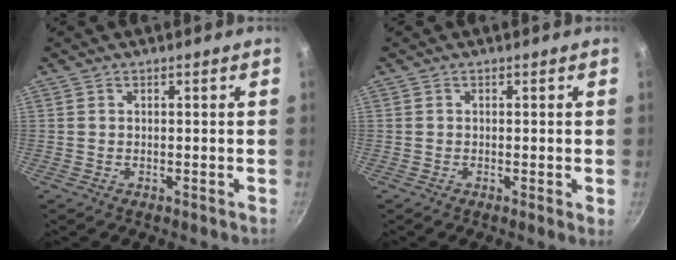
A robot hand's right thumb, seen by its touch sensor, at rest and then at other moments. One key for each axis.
{"total": 1.4, "fx": -0.2, "fy": 0.1, "fz": 1.3, "tx": -0.021, "ty": -0.004, "tz": -0.006}